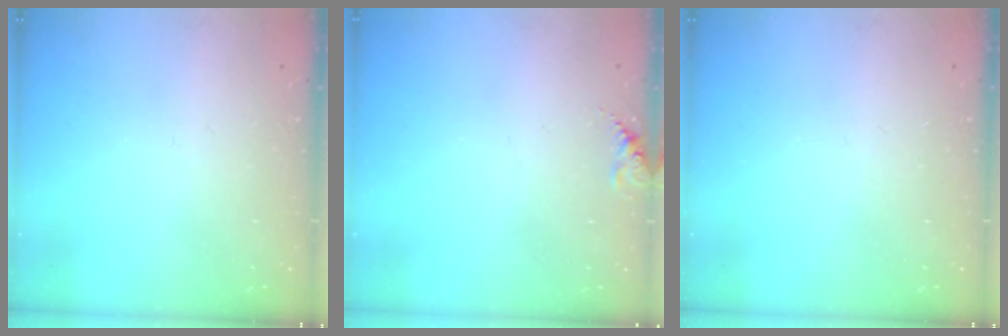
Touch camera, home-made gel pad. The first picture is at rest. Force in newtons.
{"total": 5.7, "press": 5.7, "slide": 0.5}
{"total": 0.0}